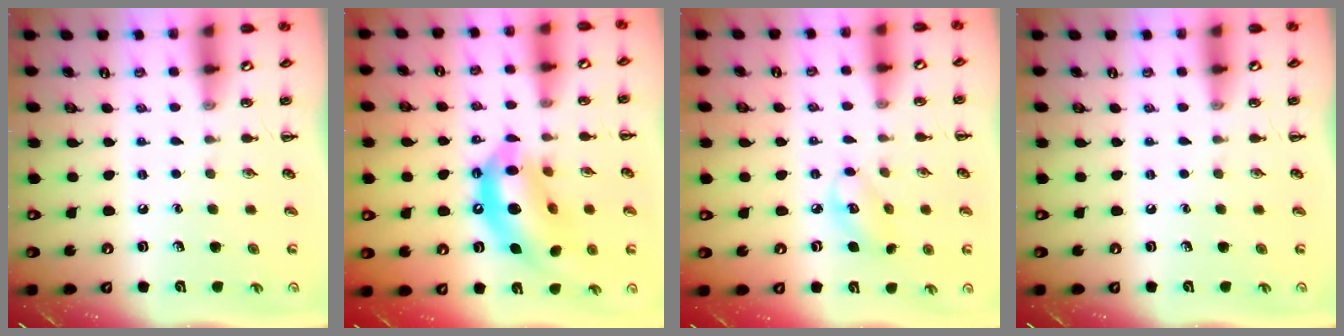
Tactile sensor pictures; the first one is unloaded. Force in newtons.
{"total": 15.5, "press": 14.9, "slide": 4.3}
{"total": 5.9, "press": 5.8, "slide": 0.9}
{"total": 0.0}